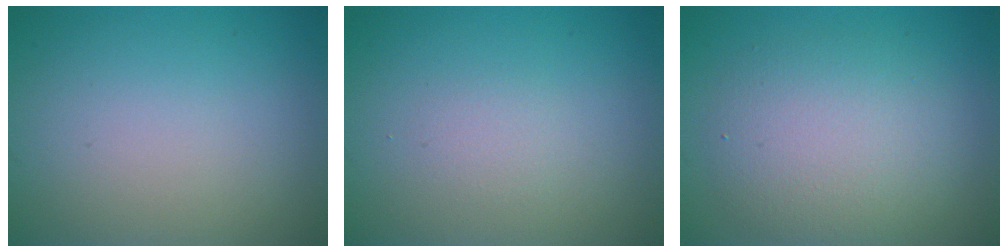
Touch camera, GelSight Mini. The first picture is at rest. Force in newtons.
{"total": 2.6, "press": 2.6, "slide": 0.3}
{"total": 5.1, "press": 5.1, "slide": 0.2}